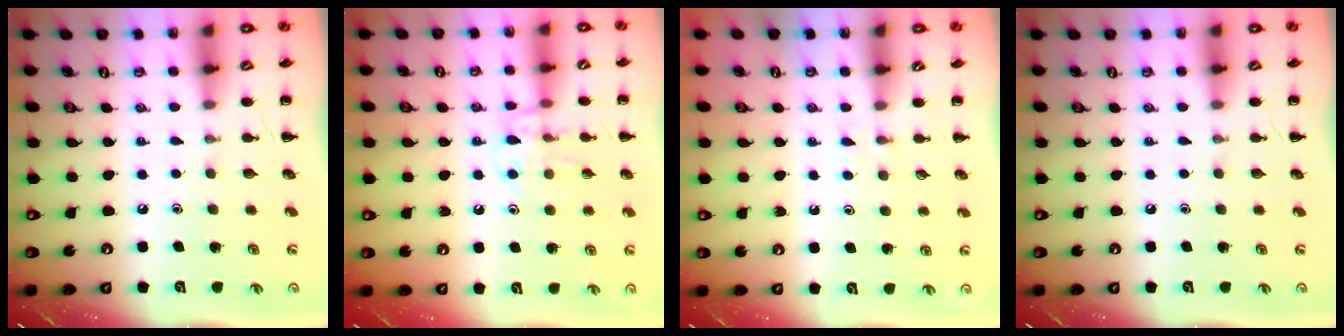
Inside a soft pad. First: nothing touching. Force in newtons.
{"total": 10.6, "press": 10.6, "slide": 0.7}
{"total": 2.1, "press": 1.8, "slide": 0.9}
{"total": 0.0}